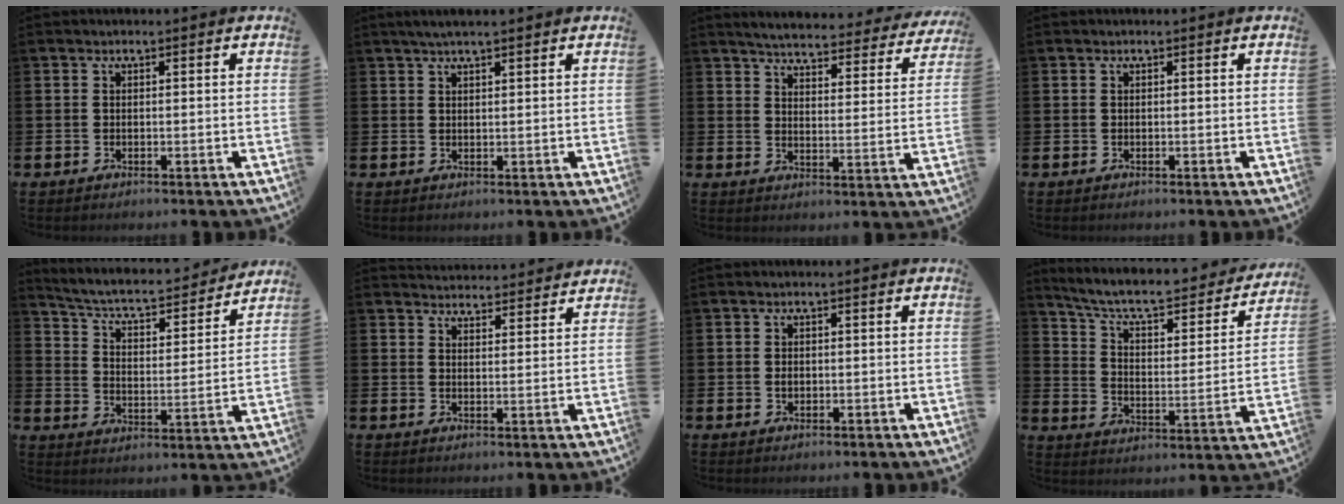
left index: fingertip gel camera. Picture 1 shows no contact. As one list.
[{"total": 2.4, "force": [2.0, 0.3, 1.4], "torque": [-0.023, 0.001, 0.034]}, {"total": 4.6, "force": [4.5, 0.4, 1.1], "torque": [-0.034, -0.038, 0.070]}, {"total": 0.0}, {"total": 5.8, "force": [5.3, 1.1, 2.1], "torque": [-0.067, -0.045, 0.083]}, {"total": 4.0, "force": [3.9, 0.5, -0.2], "torque": [0.006, -0.029, 0.070]}, {"total": 1.0, "force": [0.1, 0.8, 0.6], "torque": [0.001, 0.000, -0.003]}, {"total": 7.9, "force": [6.8, 2.2, 3.3], "torque": [-0.087, -0.049, 0.109]}]